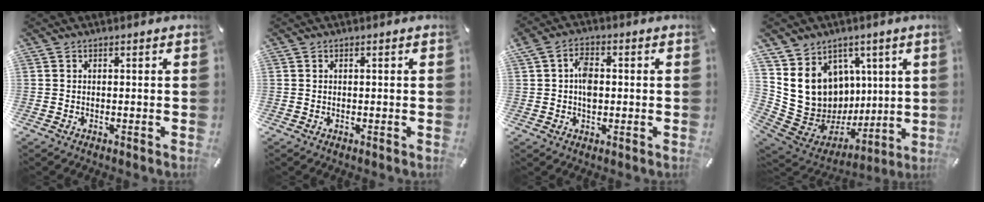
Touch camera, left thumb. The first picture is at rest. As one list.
[{"total": 0.0}, {"total": 5.6, "force": [0.3, 3.6, 4.2], "torque": [-0.066, 0.003, 0.002]}, {"total": 14.8, "force": [3.2, 13.5, 5.1], "torque": [-0.103, -0.049, 0.087]}]